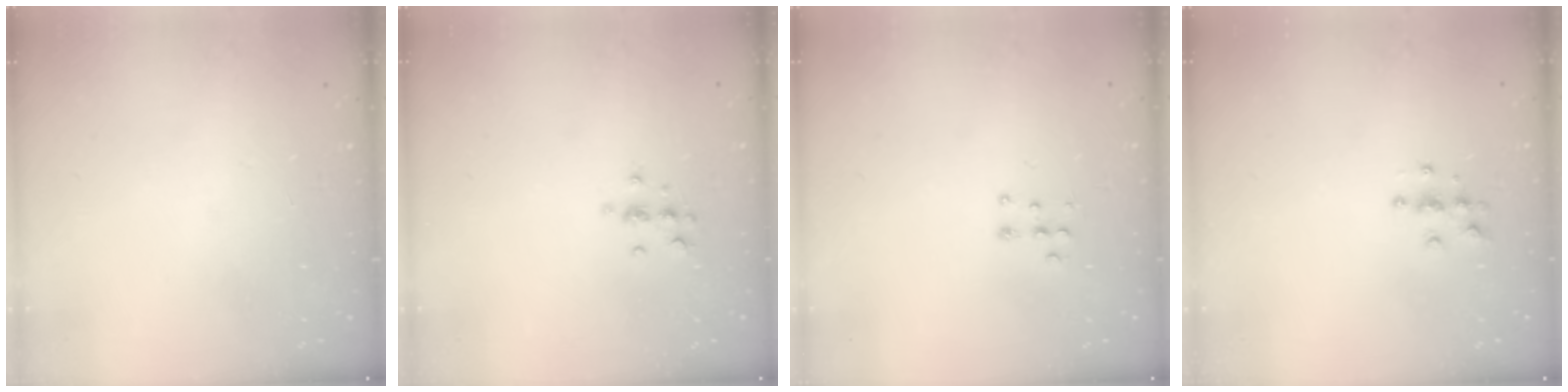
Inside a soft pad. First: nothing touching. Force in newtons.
{"total": 4.9, "press": 4.8, "slide": 1.2}
{"total": 5.2, "press": 5.2, "slide": 0.2}
{"total": 4.0, "press": 3.9, "slide": 0.4}